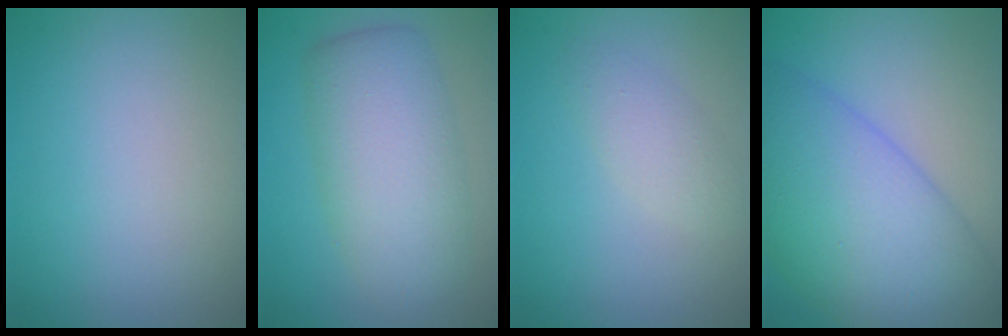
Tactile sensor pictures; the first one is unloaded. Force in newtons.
{"total": 7.0, "press": 7.0, "slide": 0.2}
{"total": 2.0, "press": 2.0, "slide": 0.1}
{"total": 11.5, "press": 11.5, "slide": 0.3}